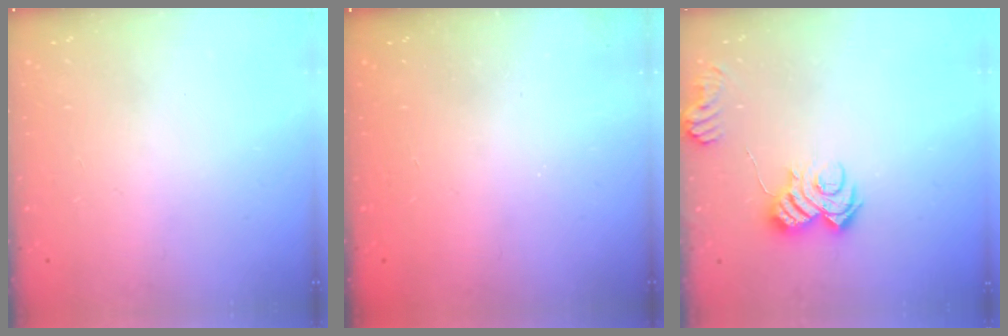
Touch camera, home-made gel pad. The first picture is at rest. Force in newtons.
{"total": 2.4, "press": 2.3, "slide": 0.8}
{"total": 8.5, "press": 8.4, "slide": 0.9}